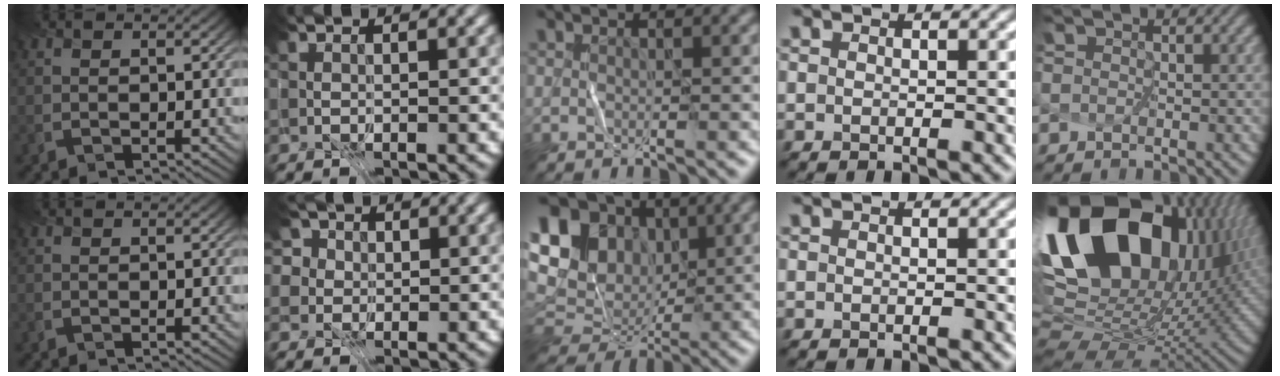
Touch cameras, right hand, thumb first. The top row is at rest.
{"index": {"total": 7.8, "force": [4.5, 5.2, 3.7], "torque": [-0.077, 0.024, 0.052]}, "middle": {"total": 15.3, "force": [2.9, 12.1, 8.9], "torque": [-0.186, 0.024, 0.038]}, "little": {"total": 20.8, "force": [8.0, 11.8, 15.2], "torque": [-0.312, 0.040, 0.150]}}